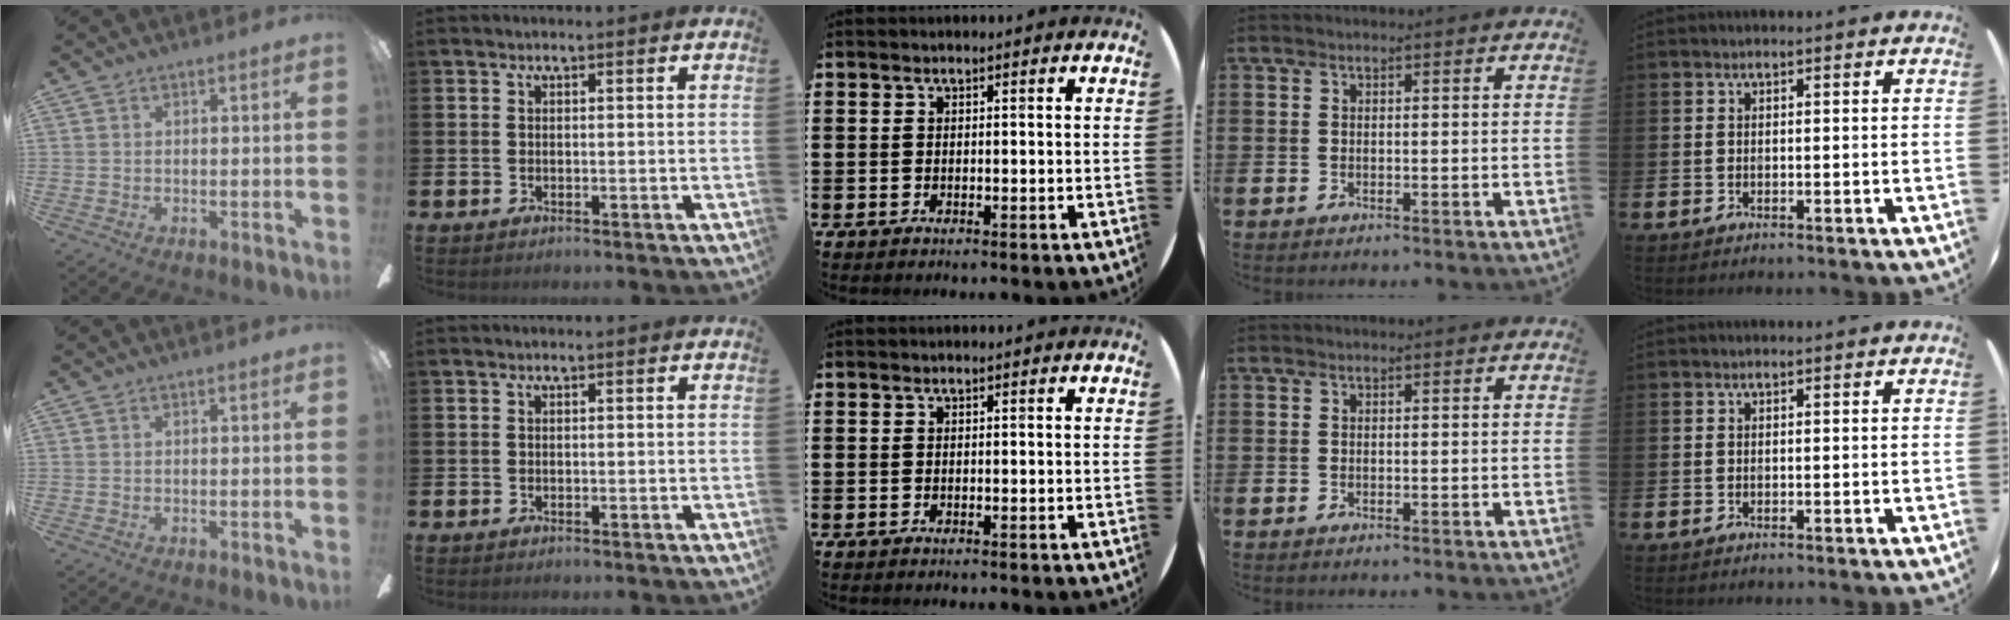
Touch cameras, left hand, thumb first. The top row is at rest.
{}